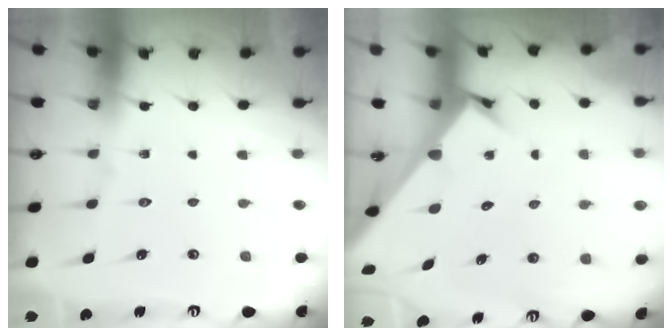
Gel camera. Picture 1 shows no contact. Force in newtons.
{"total": 2.9, "press": 2.9, "slide": 0.2}